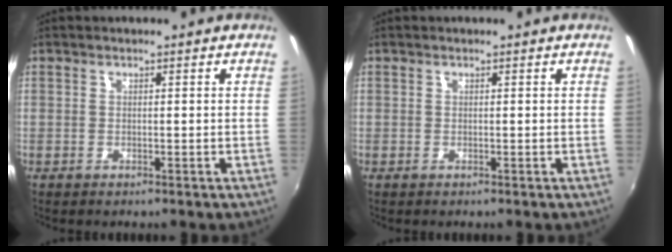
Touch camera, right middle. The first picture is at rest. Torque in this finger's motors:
{"motor_torque": [0.00, 0.00, 0.00, 0.01]}